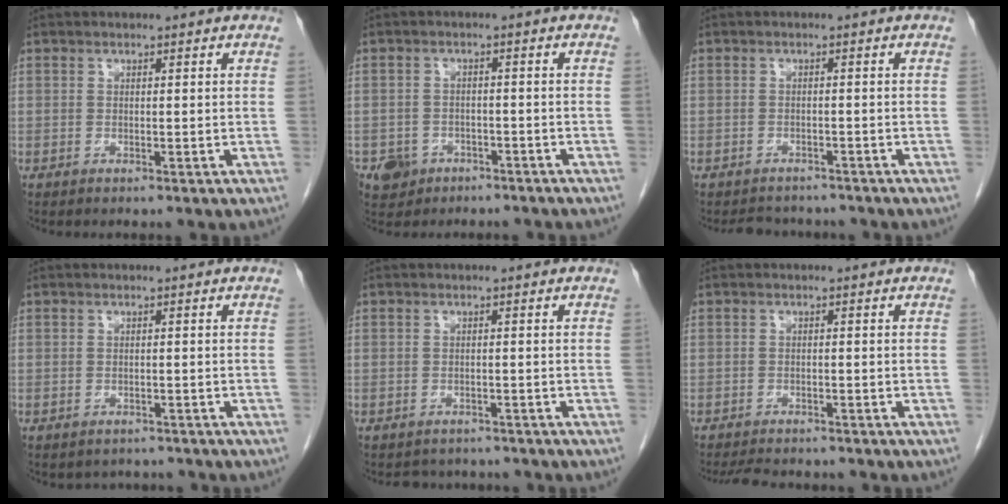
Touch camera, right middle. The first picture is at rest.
{"total": 4.3, "force": [-2.8, 3.2, 0.5], "torque": [-0.009, 0.009, -0.041]}
{"total": 5.0, "force": [-4.6, 1.8, 0.7], "torque": [-0.007, -0.001, -0.061]}
{"total": 2.8, "force": [-2.4, 1.4, 0.1], "torque": [-0.004, 0.003, -0.033]}
{"total": 3.9, "force": [-3.5, 1.7, 0.1], "torque": [-0.002, 0.004, -0.045]}
{"total": 5.6, "force": [-5.1, 1.3, 1.8], "torque": [-0.026, -0.009, -0.076]}